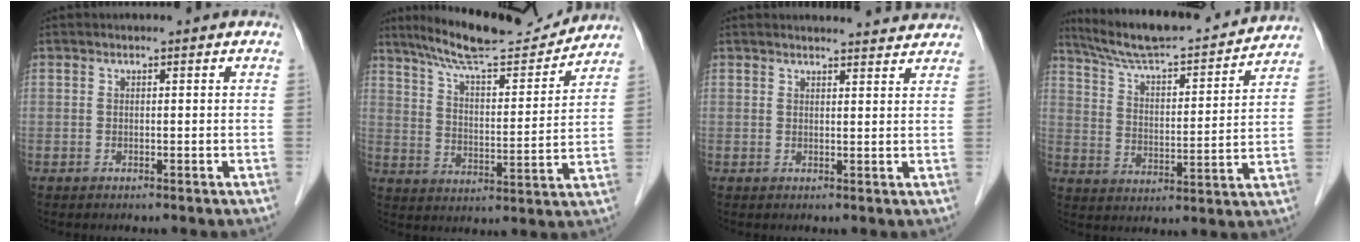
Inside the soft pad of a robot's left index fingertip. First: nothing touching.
{"total": 15.6, "force": [14.6, 1.5, 5.3], "torque": [-0.092, -0.003, 0.228]}
{"total": 7.7, "force": [7.6, 0.8, 1.3], "torque": [-0.008, 0.008, 0.073]}
{"total": 19.8, "force": [18.2, 1.8, 7.5], "torque": [-0.123, 0.004, 0.272]}